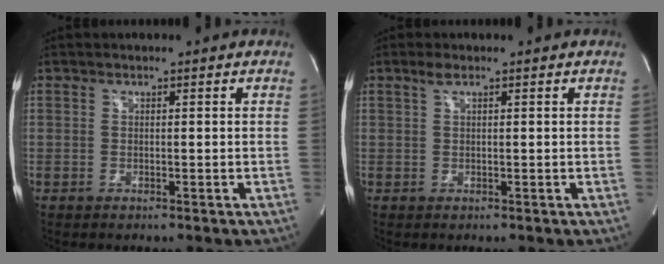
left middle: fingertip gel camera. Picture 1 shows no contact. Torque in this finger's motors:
{"motor_torque": [0.19, -0.08, -0.03, 0.00]}